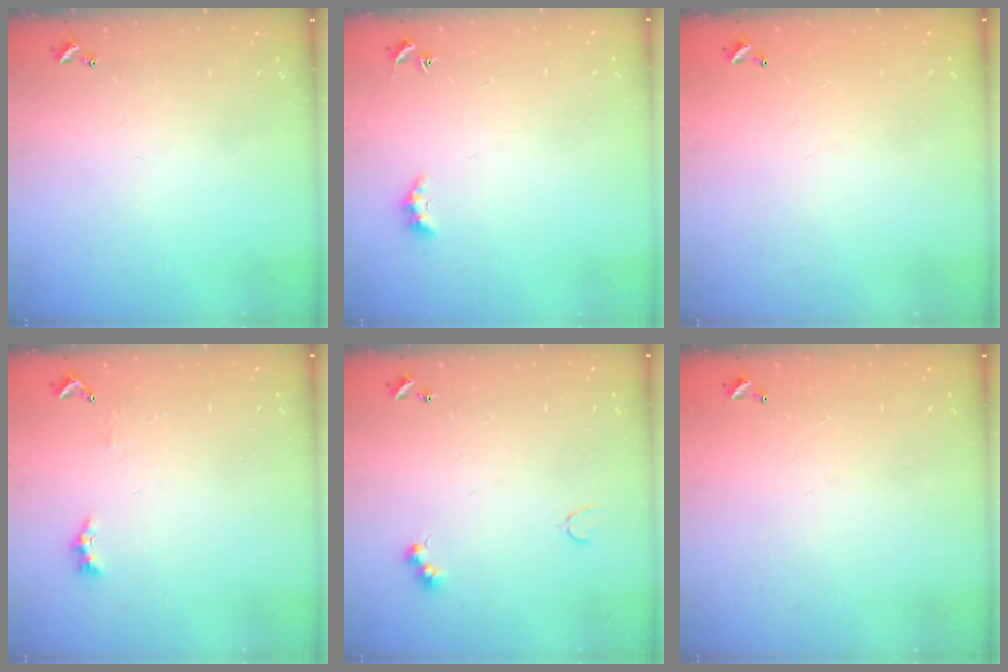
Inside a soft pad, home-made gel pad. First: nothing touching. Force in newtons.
{"total": 2.4, "press": 2.4, "slide": 0.6}
{"total": 2.8, "press": 2.8, "slide": 0.1}
{"total": 2.0, "press": 1.9, "slide": 0.6}
{"total": 4.0, "press": 3.9, "slide": 0.8}
{"total": 3.0, "press": 3.0, "slide": 0.1}